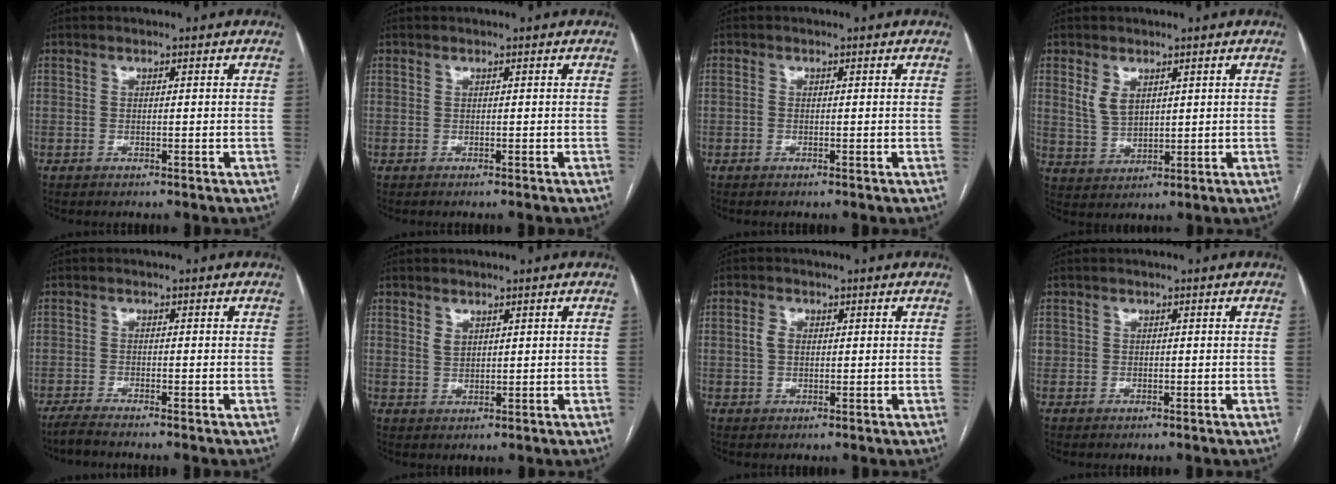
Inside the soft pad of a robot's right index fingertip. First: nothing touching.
{"total": 0.0}
{"total": 0.0}
{"total": 4.3, "force": [2.0, 2.6, 2.8], "torque": [-0.063, 0.002, 0.049]}
{"total": 3.0, "force": [-2.7, -0.6, 1.2], "torque": [-0.023, -0.006, -0.049]}
{"total": 1.8, "force": [1.1, 1.1, 0.9], "torque": [-0.018, -0.001, 0.025]}
{"total": 2.5, "force": [0.4, 1.8, 1.7], "torque": [-0.040, 0.012, 0.011]}
{"total": 1.0, "force": [-0.1, 0.9, 0.3], "torque": [-0.005, 0.006, 0.001]}